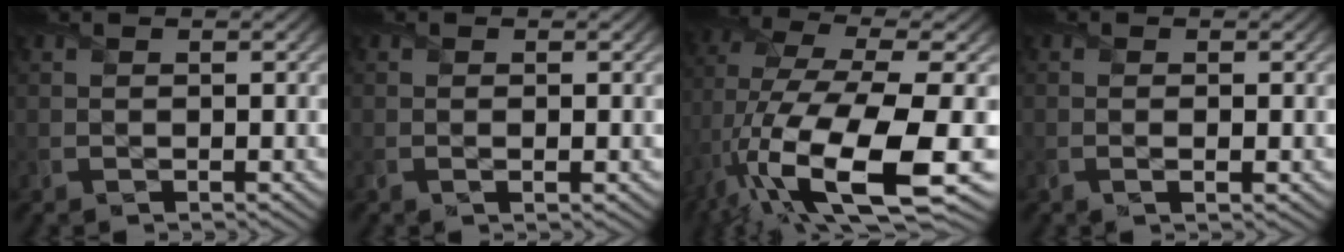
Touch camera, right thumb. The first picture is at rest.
{"total": 0.7, "force": [-0.1, 0.2, 0.6], "torque": [-0.013, -0.003, -0.001]}
{"total": 16.1, "force": [-5.1, 5.9, 14.1], "torque": [-0.301, -0.024, -0.079]}
{"total": 1.0, "force": [-0.2, 0.2, 1.0], "torque": [-0.019, -0.002, -0.003]}